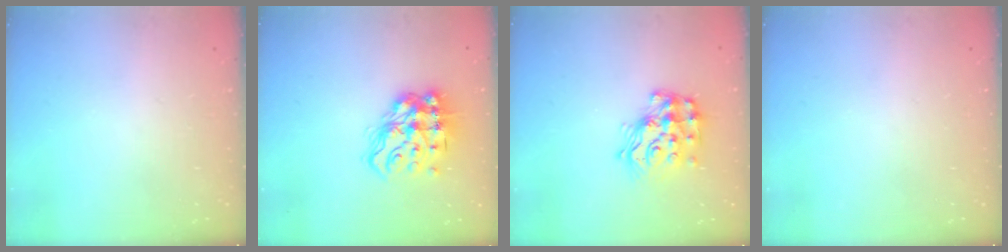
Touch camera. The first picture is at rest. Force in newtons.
{"total": 14.7, "press": 14.6, "slide": 1.6}
{"total": 13.2, "press": 13.2, "slide": 1.0}
{"total": 0.0}